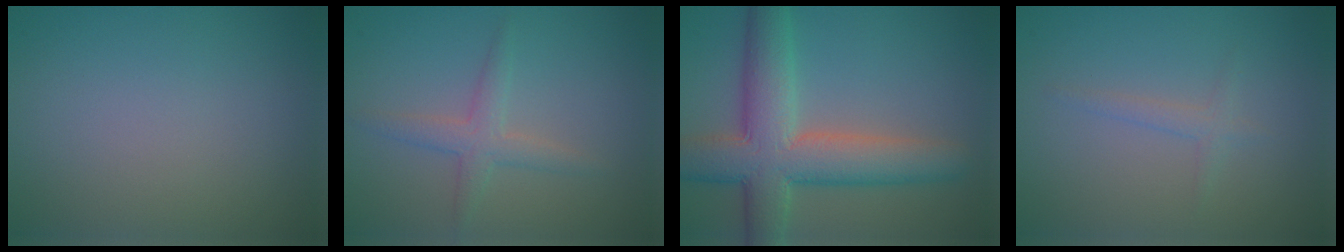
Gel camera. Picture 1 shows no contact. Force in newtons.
{"total": 2.4, "press": 2.4, "slide": 0.0}
{"total": 8.8, "press": 8.8, "slide": 0.5}
{"total": 1.2, "press": 1.2, "slide": 0.1}